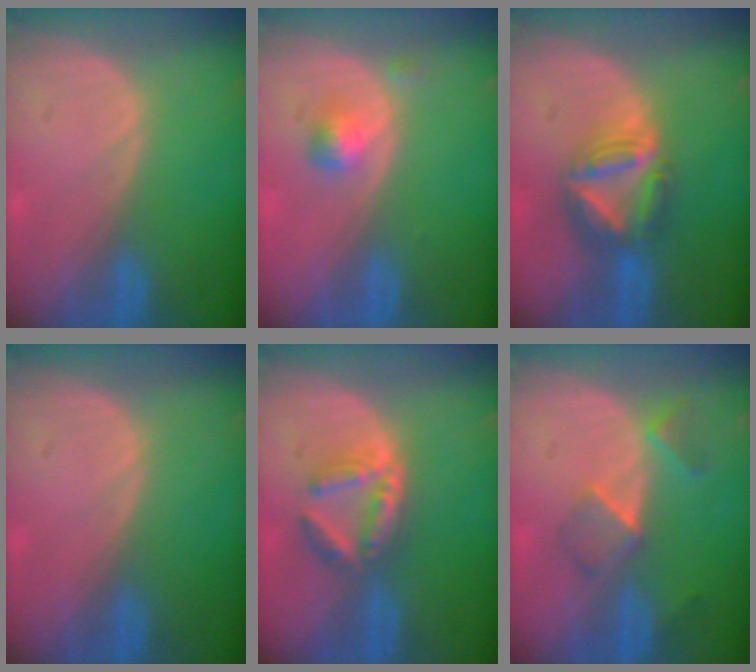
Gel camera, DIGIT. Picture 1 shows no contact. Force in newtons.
{"total": 2.4, "press": 2.4, "slide": 0.2}
{"total": 7.9, "press": 6.7, "slide": 4.1}
{"total": 0.0}
{"total": 5.4, "press": 5.3, "slide": 1.0}
{"total": 5.4, "press": 4.6, "slide": 2.8}